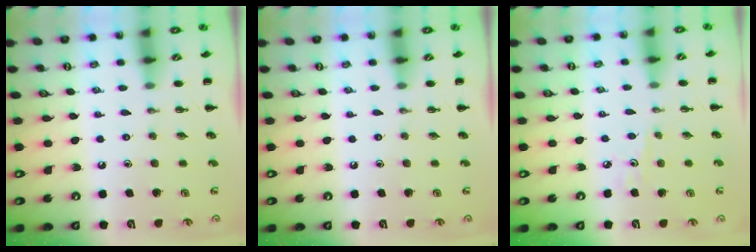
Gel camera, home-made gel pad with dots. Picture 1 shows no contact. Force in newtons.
{"total": 0.0}
{"total": 3.9, "press": 3.7, "slide": 1.2}